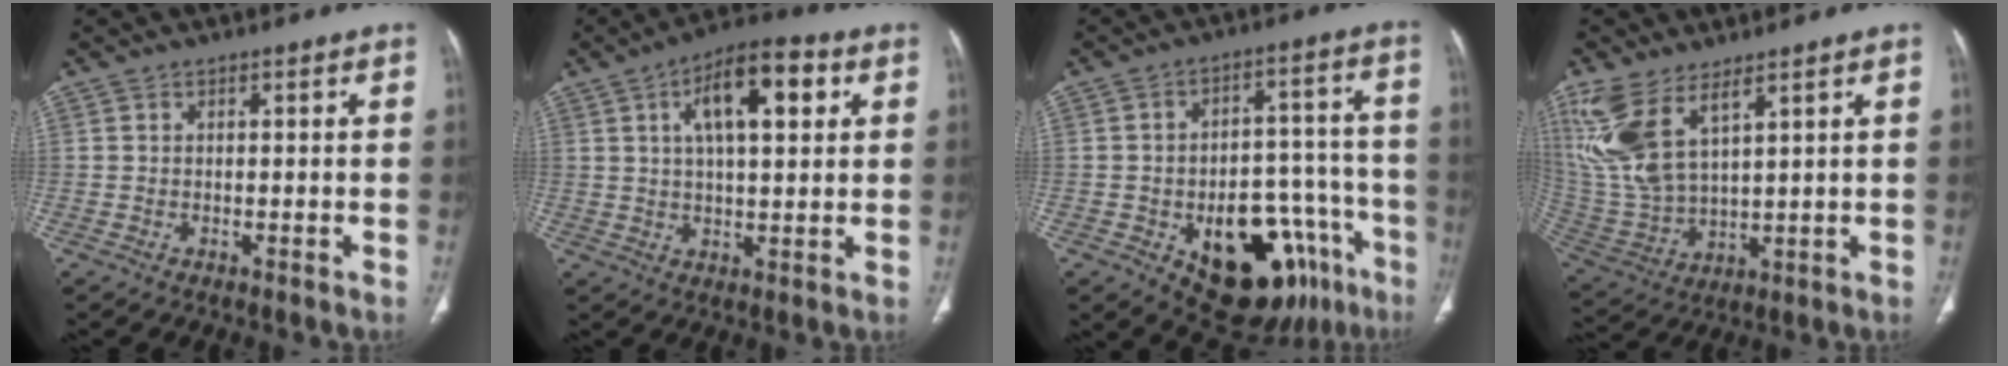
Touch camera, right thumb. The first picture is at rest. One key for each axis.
{"total": 13.2, "fx": 4.5, "fy": 5.4, "fz": 11.2, "tx": -0.163, "ty": 0.009, "tz": 0.067}
{"total": 22.1, "fx": -10.6, "fy": 12.1, "fz": 15.2, "tx": -0.134, "ty": 0.070, "tz": -0.133}
{"total": 13.5, "fx": 7.5, "fy": 5.7, "fz": 9.6, "tx": -0.216, "ty": -0.024, "tz": 0.173}